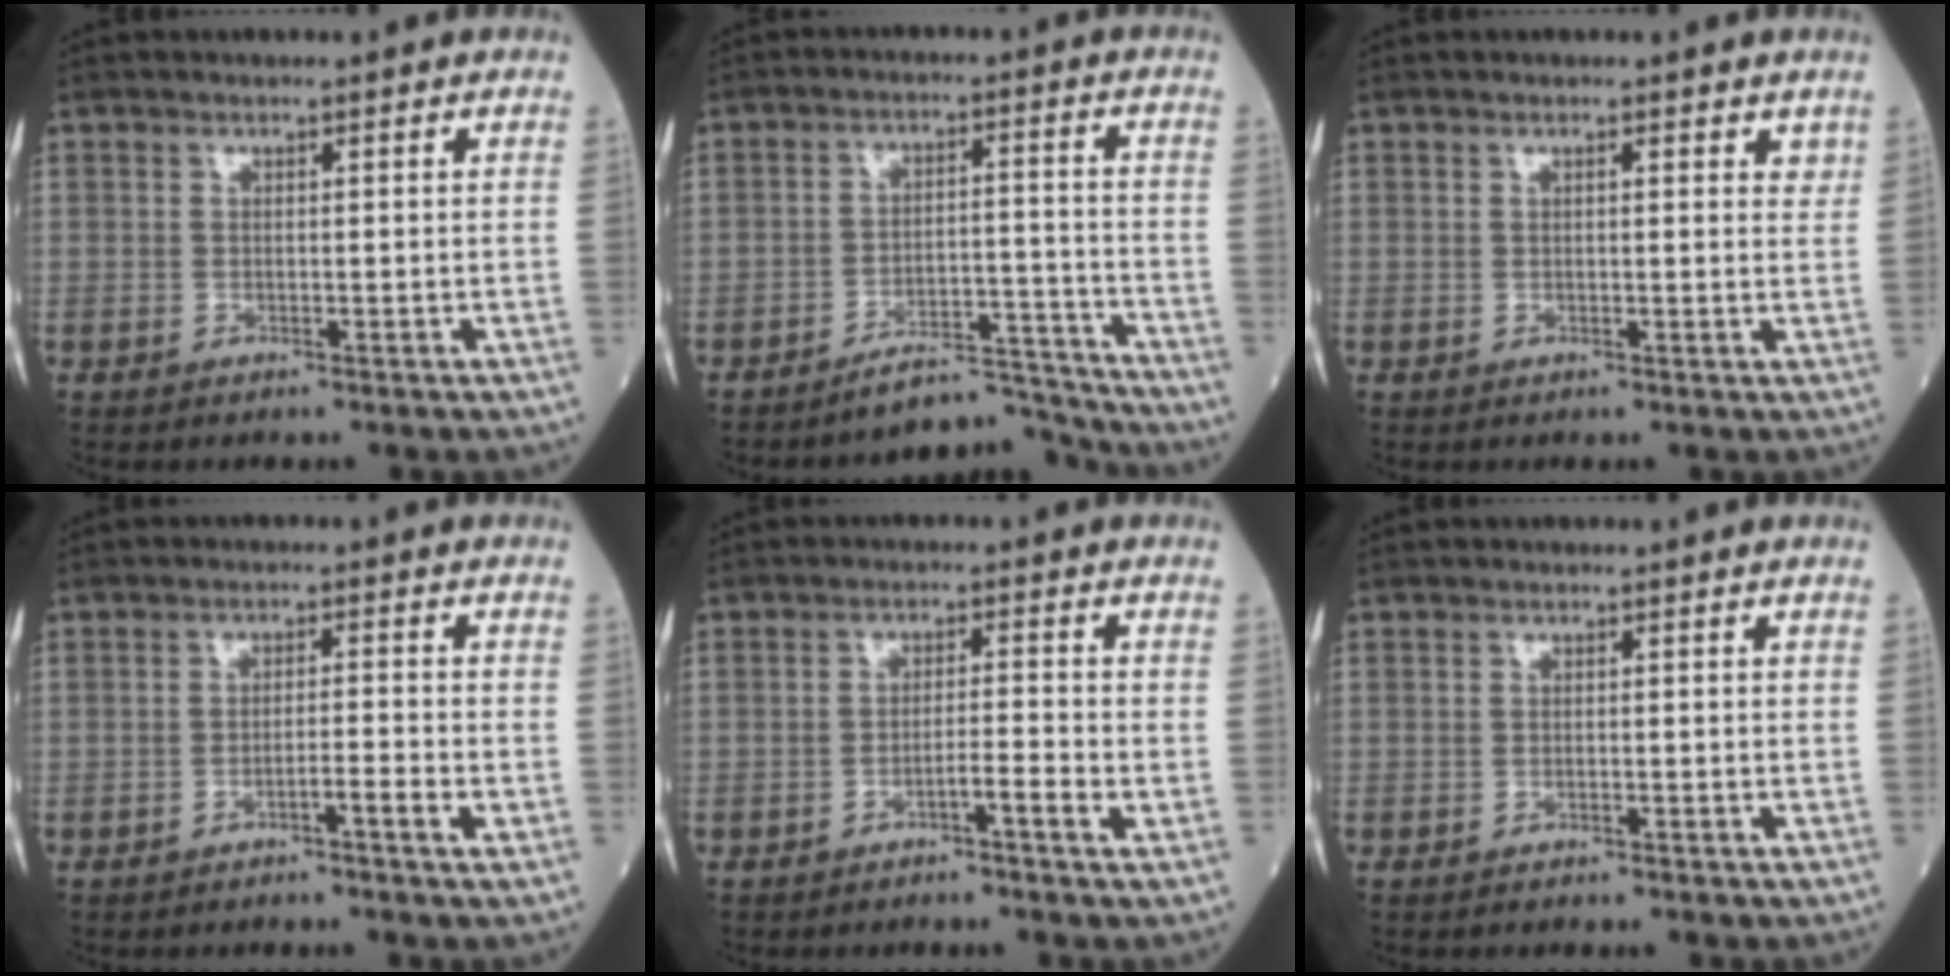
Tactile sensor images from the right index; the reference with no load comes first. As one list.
[{"total": 6.0, "force": [-6.0, 0.0, -0.7], "torque": [0.022, 0.030, -0.092]}, {"total": 2.3, "force": [1.7, 0.7, 1.4], "torque": [-0.013, 0.006, 0.021]}, {"total": 2.5, "force": [-1.5, -0.4, 1.9], "torque": [-0.029, 0.002, -0.026]}, {"total": 2.6, "force": [-1.6, -0.5, 2.0], "torque": [-0.030, 0.002, -0.029]}, {"total": 1.2, "force": [-1.1, 0.0, 0.5], "torque": [-0.010, 0.000, -0.011]}]